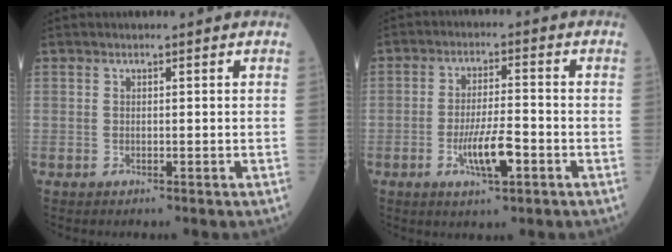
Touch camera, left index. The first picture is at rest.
{"total": 6.6, "force": [-2.7, 1.3, 5.9], "torque": [-0.114, -0.008, -0.050]}